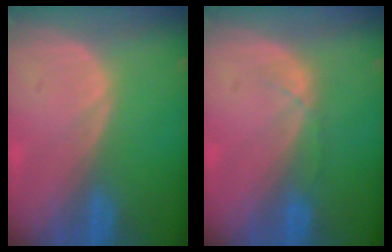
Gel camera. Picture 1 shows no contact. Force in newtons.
{"total": 1.4, "press": 1.3, "slide": 0.3}